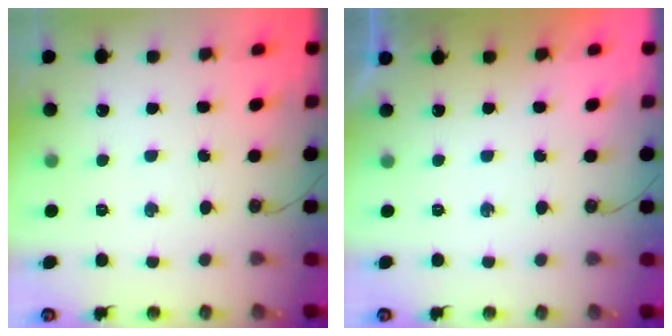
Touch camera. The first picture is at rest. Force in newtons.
{"total": 0.0}